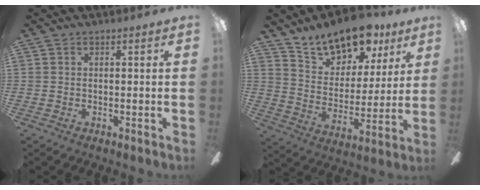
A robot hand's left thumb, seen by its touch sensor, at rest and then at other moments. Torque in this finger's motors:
{"motor_torque": [0.68, 0.71, 1.39, -1.38, 0.12]}